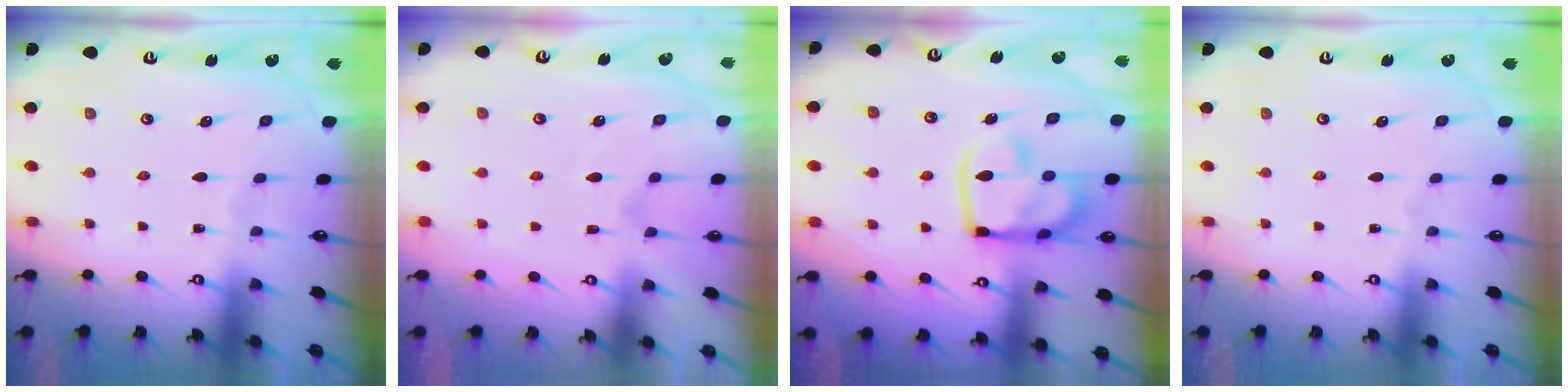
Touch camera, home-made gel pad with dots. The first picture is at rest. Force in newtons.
{"total": 2.2, "press": 1.9, "slide": 1.1}
{"total": 15.2, "press": 15.1, "slide": 1.8}
{"total": 0.0}